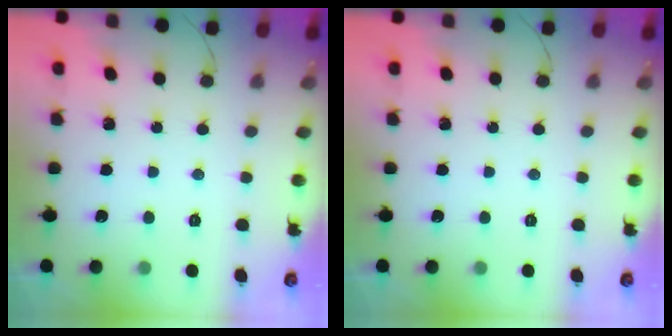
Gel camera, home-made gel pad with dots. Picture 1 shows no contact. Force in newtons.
{"total": 0.0}